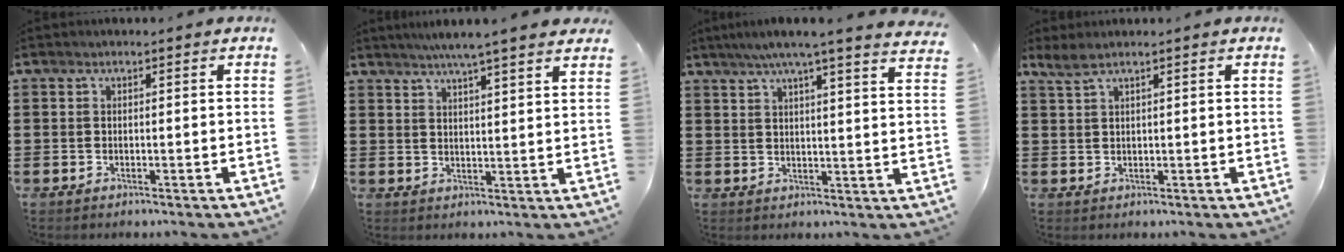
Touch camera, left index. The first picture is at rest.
{"total": 4.6, "force": [4.1, -0.6, 2.1], "torque": [-0.053, -0.009, 0.071]}
{"total": 5.8, "force": [4.9, -0.7, 3.1], "torque": [-0.075, -0.022, 0.082]}
{"total": 1.8, "force": [1.2, 0.2, 1.4], "torque": [-0.030, 0.000, 0.022]}